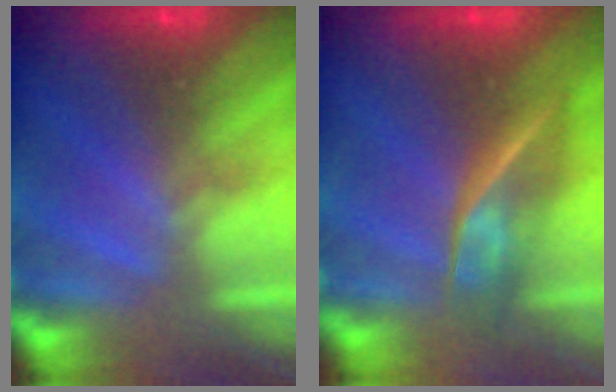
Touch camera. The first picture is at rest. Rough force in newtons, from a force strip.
{"total": 2.4}